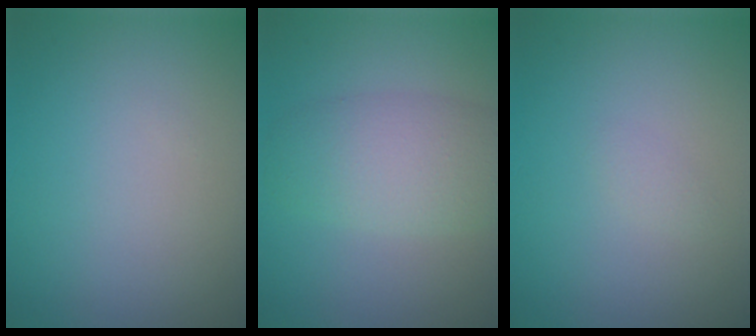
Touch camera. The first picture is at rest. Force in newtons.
{"total": 5.1, "press": 5.1, "slide": 0.2}
{"total": 0.7, "press": 0.7, "slide": 0.1}